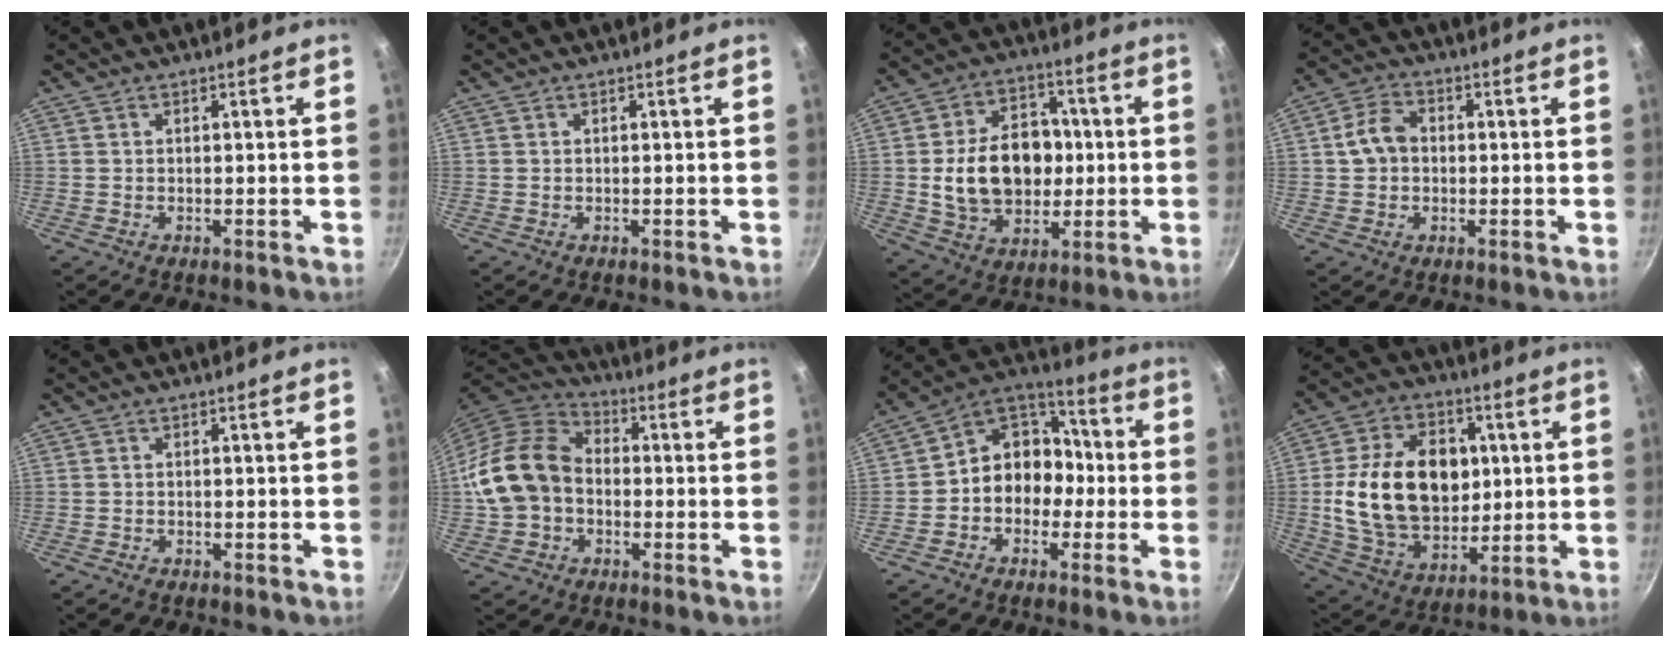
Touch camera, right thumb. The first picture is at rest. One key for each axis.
{"total": 0.0}
{"total": 17.5, "fx": -0.1, "fy": 13.0, "fz": 11.7, "tx": -0.160, "ty": 0.021, "tz": 0.005}
{"total": 5.9, "fx": 0.2, "fy": 4.6, "fz": 3.7, "tx": -0.052, "ty": 0.021, "tz": -0.004}
{"total": 0.8, "fx": -0.7, "fy": 0.3, "fz": 0.2, "tx": -0.013, "ty": 0.007, "tz": -0.014}
{"total": 15.1, "fx": -1.5, "fy": 11.7, "fz": 9.4, "tx": -0.157, "ty": 0.039, "tz": -0.041}
{"total": 11.8, "fx": -2.4, "fy": 9.9, "fz": 5.9, "tx": -0.037, "ty": 0.057, "tz": -0.061}
{"total": 22.3, "fx": 2.1, "fy": 15.8, "fz": 15.6, "tx": -0.246, "ty": 0.006, "tz": 0.043}